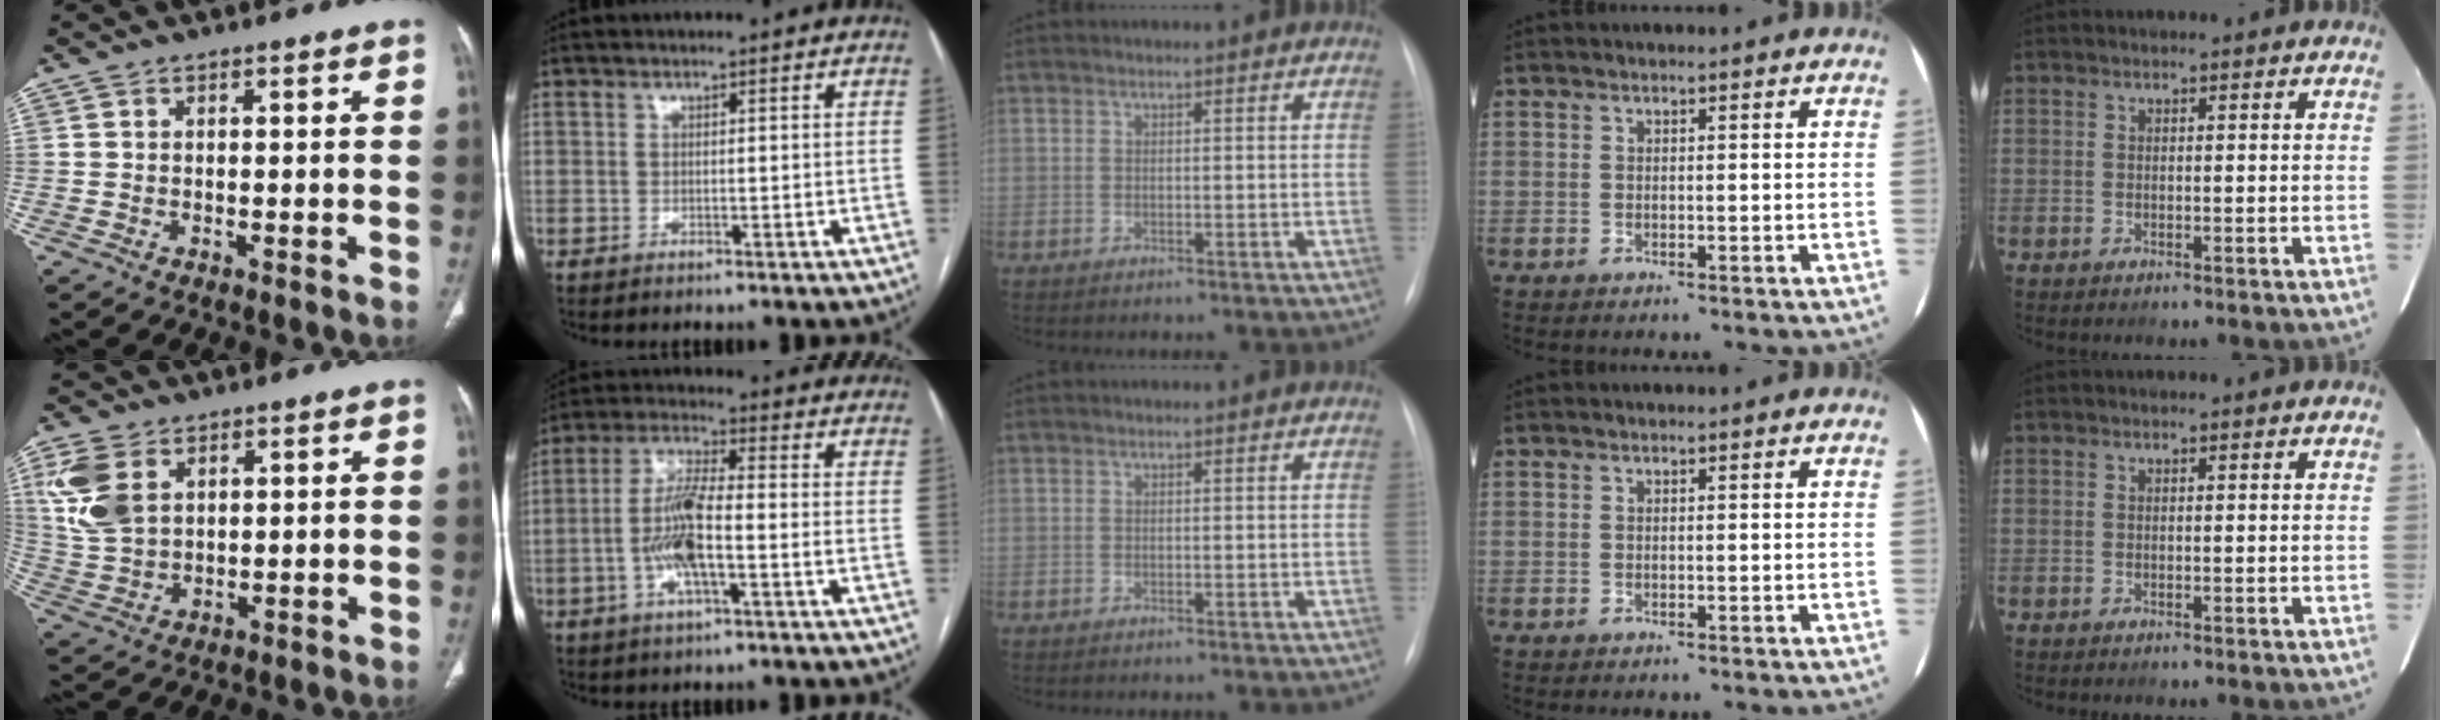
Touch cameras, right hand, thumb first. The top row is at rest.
{"thumb": {"total": 10.1, "force": [3.9, 6.5, 6.6], "torque": [-0.144, -0.006, 0.087]}, "index": {"total": 9.1, "force": [-2.1, 1.5, 8.8], "torque": [-0.178, 0.005, -0.044]}}